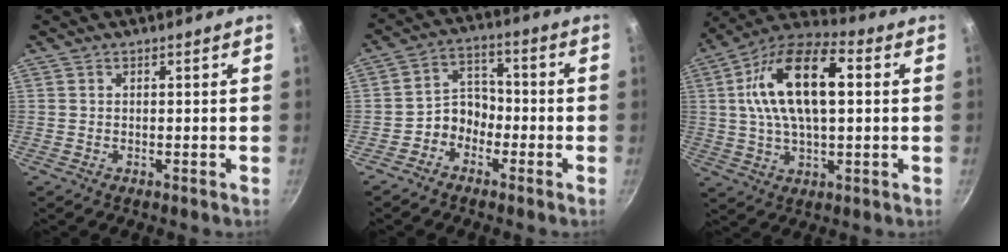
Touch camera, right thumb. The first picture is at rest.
{"total": 6.3, "force": [-2.8, 4.9, 2.9], "torque": [-0.024, 0.037, -0.063]}
{"total": 18.8, "force": [3.3, 8.9, 16.2], "torque": [-0.289, 0.025, 0.051]}